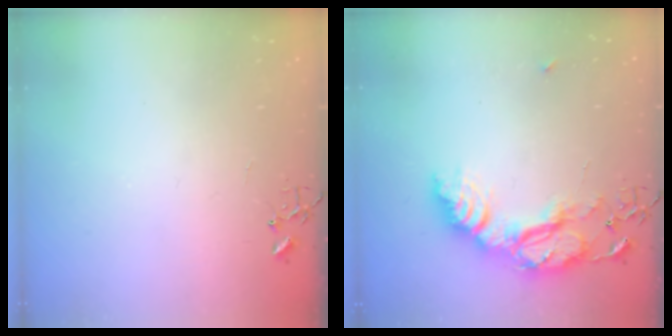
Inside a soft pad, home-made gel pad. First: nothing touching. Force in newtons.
{"total": 20.7, "press": 20.6, "slide": 1.8}